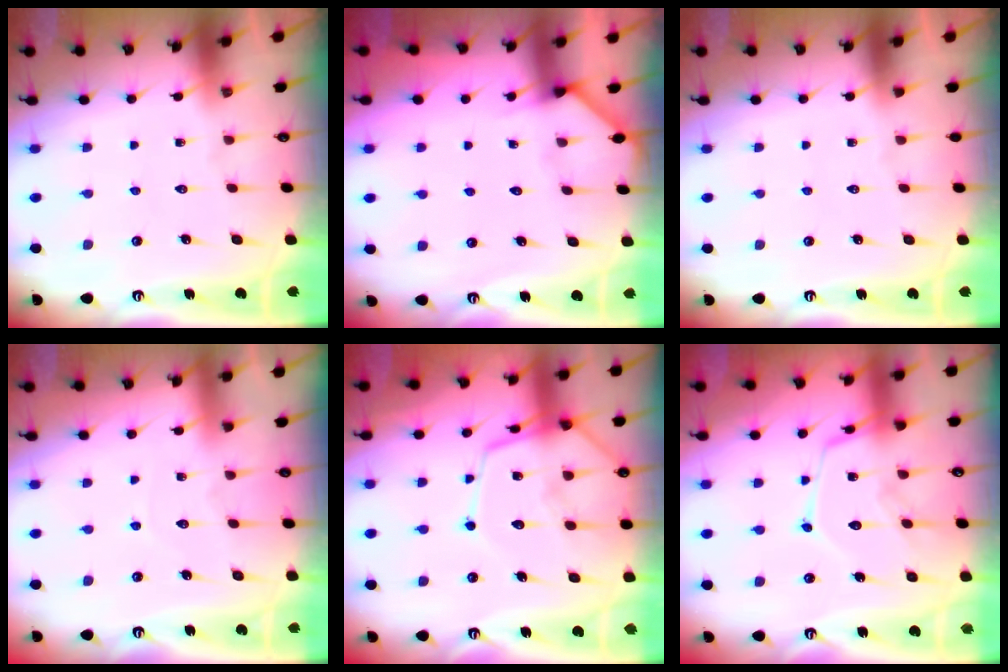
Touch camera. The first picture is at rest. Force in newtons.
{"total": 3.0, "press": 3.0, "slide": 0.2}
{"total": 0.0}
{"total": 3.0, "press": 2.9, "slide": 0.4}
{"total": 12.1, "press": 12.1, "slide": 1.1}
{"total": 13.1, "press": 13.1, "slide": 1.2}